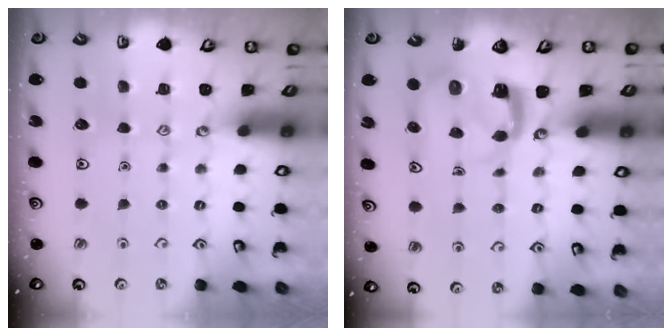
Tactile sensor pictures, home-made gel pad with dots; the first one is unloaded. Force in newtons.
{"total": 5.0, "press": 4.9, "slide": 0.5}